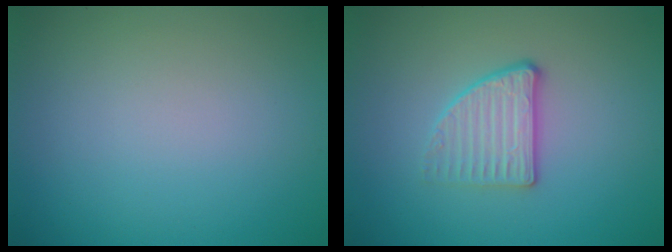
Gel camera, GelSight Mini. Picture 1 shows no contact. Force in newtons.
{"total": 2.7, "press": 2.4, "slide": 1.2}